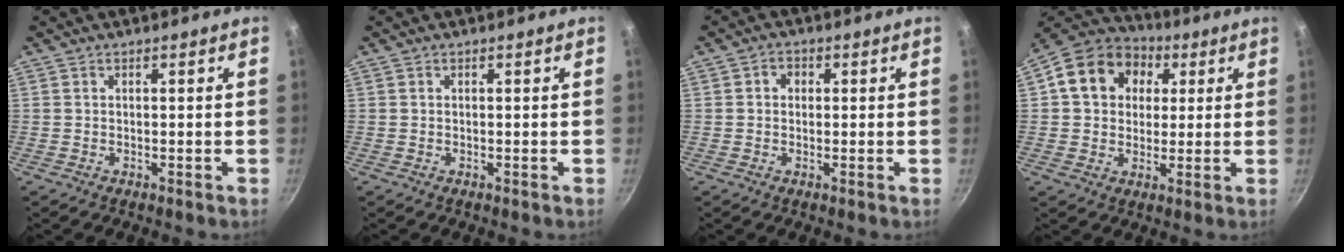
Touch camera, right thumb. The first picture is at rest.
{"total": 0.0}
{"total": 2.4, "force": [0.4, 2.1, 1.2], "torque": [-0.005, 0.004, 0.002]}
{"total": 15.0, "force": [4.0, 12.2, 7.7], "torque": [-0.112, 0.022, 0.050]}